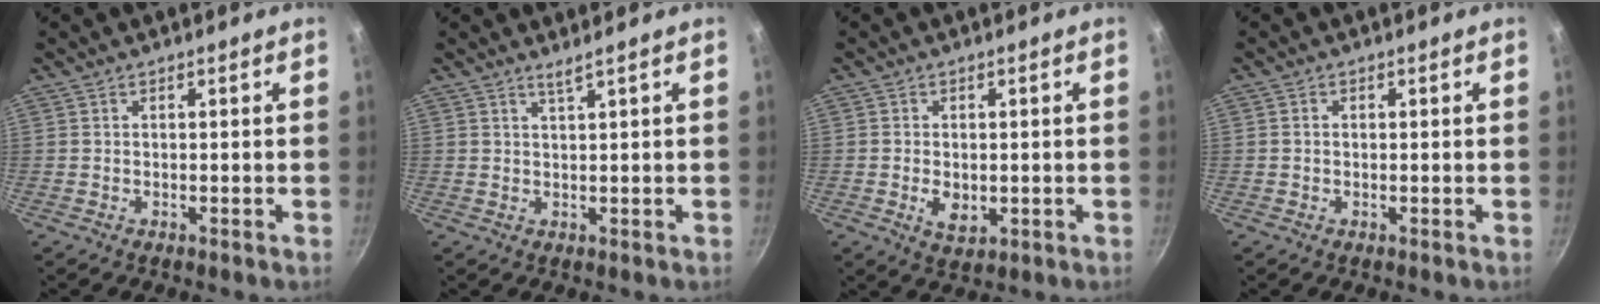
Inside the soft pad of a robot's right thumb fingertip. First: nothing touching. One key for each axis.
{"total": 1.5, "fx": 1.0, "fy": -0.4, "fz": 1.0, "tx": -0.019, "ty": -0.011, "tz": 0.021}
{"total": 4.4, "fx": -0.7, "fy": 2.9, "fz": 3.2, "tx": -0.051, "ty": -0.005, "tz": -0.006}
{"total": 0.9, "fx": 0.0, "fy": 0.8, "fz": 0.4, "tx": -0.007, "ty": 0.005, "tz": -0.001}